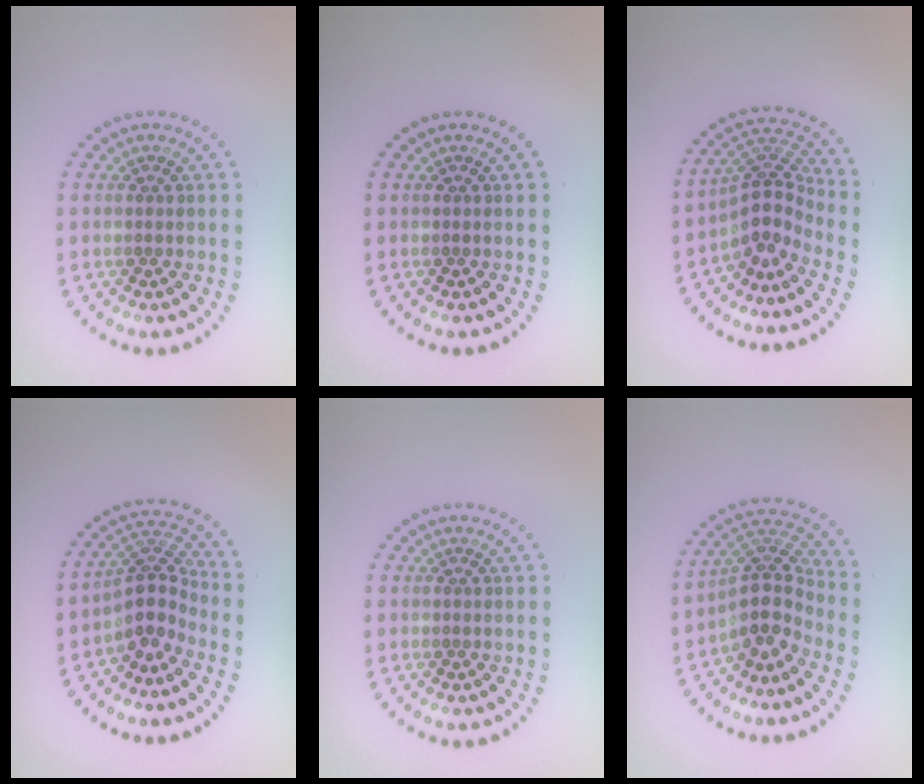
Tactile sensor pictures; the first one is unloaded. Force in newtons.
{"total": 0.0}
{"total": 3.9, "press": 2.8, "slide": 2.7}
{"total": 3.6, "press": 2.7, "slide": 2.4}
{"total": 0.0}
{"total": 4.3, "press": 3.2, "slide": 2.9}